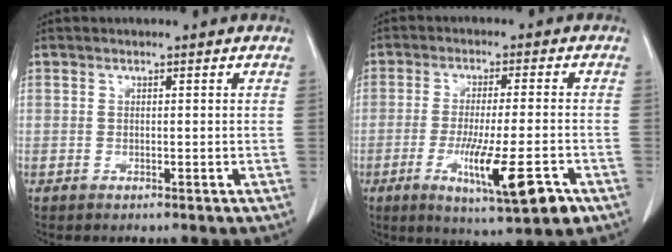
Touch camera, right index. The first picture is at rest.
{"total": 12.1, "force": [-5.1, 0.9, 11.0], "torque": [-0.182, -0.031, -0.076]}